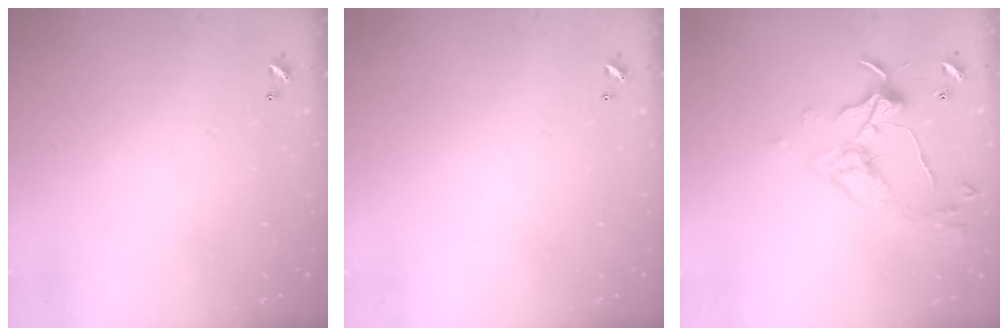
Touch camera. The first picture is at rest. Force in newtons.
{"total": 0.0}
{"total": 5.7, "press": 5.7, "slide": 1.0}